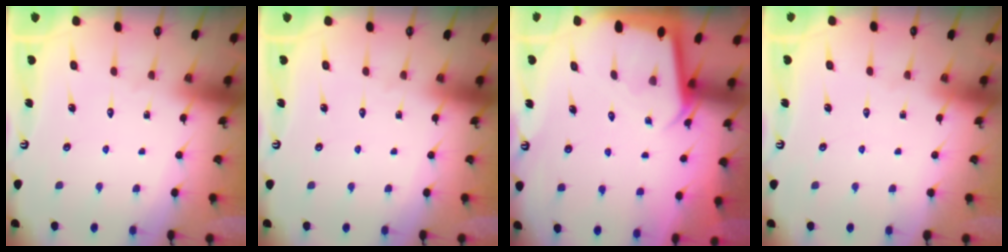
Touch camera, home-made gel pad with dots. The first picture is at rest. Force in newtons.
{"total": 0.0}
{"total": 2.4, "press": 2.4, "slide": 0.1}
{"total": 0.0}